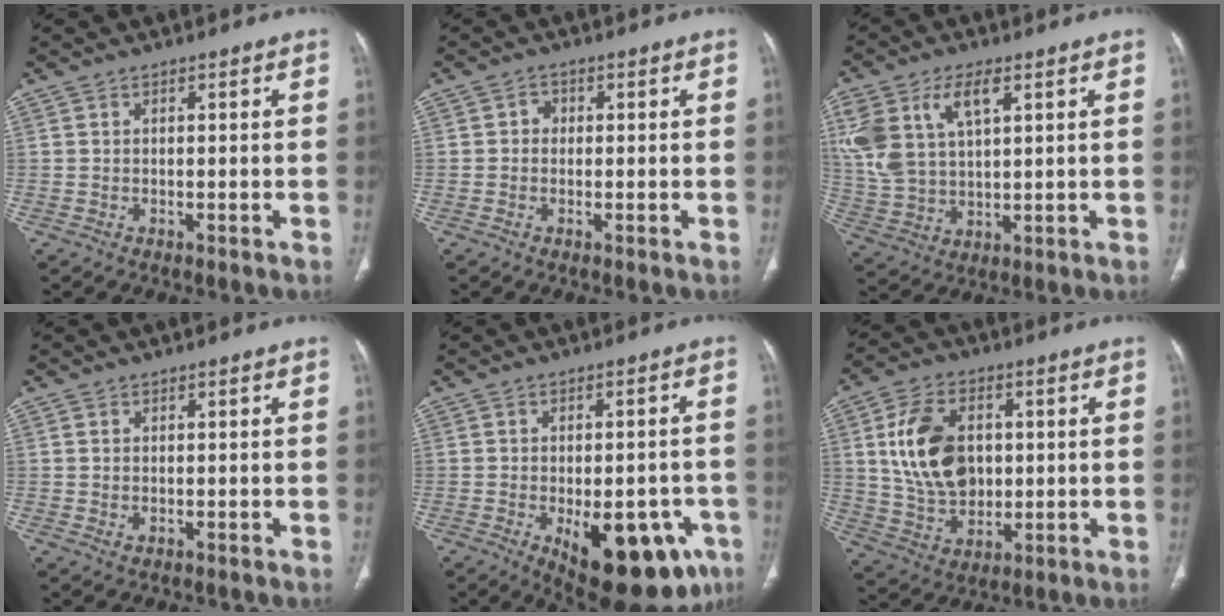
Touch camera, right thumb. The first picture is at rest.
{"total": 1.6, "force": [0.0, 1.5, 0.7], "torque": [0.001, 0.005, -0.007]}
{"total": 14.2, "force": [5.6, 7.7, 10.6], "torque": [-0.230, 0.000, 0.116]}
{"total": 0.8, "force": [0.0, 0.6, 0.5], "torque": [-0.014, -0.003, 0.002]}
{"total": 19.7, "force": [-8.1, 9.3, 15.3], "torque": [-0.144, 0.009, -0.090]}
{"total": 14.8, "force": [2.3, 10.3, 10.3], "torque": [-0.160, -0.005, 0.049]}